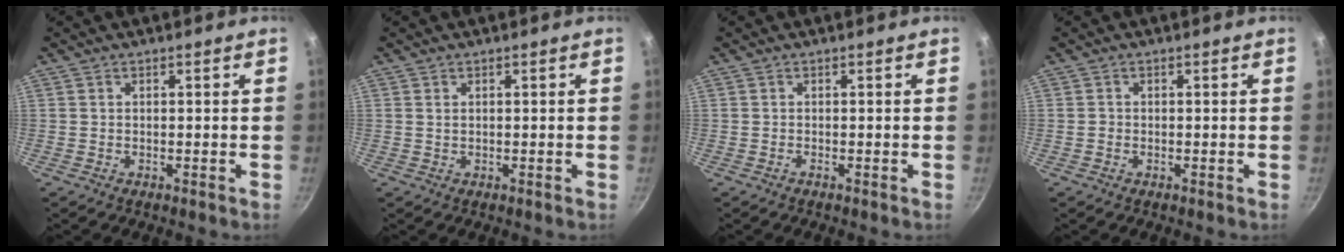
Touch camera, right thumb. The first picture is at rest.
{"total": 0.7, "force": [0.3, 0.4, 0.5], "torque": [-0.012, 0.002, 0.008]}
{"total": 0.0}
{"total": 0.8, "force": [-0.2, 0.7, 0.4], "torque": [-0.005, 0.002, -0.003]}